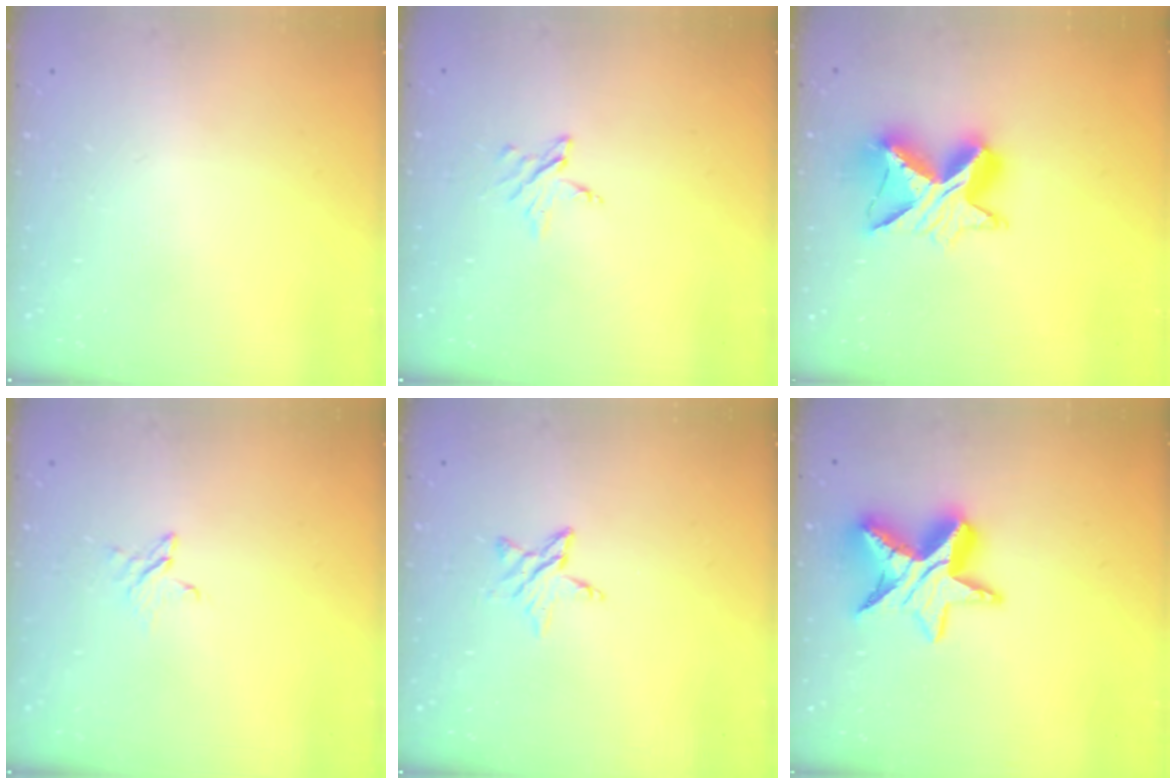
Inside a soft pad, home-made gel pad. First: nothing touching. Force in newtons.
{"total": 3.0, "press": 3.0, "slide": 0.3}
{"total": 10.9, "press": 10.9, "slide": 0.8}
{"total": 3.2, "press": 3.1, "slide": 0.3}
{"total": 5.5, "press": 5.4, "slide": 0.5}
{"total": 13.5, "press": 13.4, "slide": 1.1}